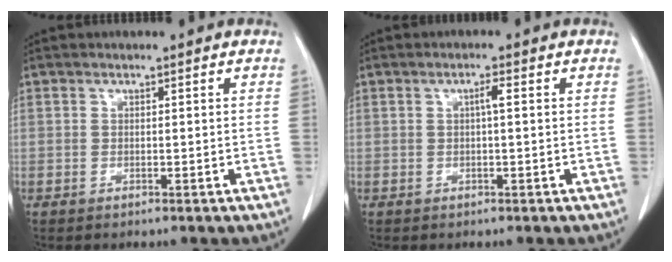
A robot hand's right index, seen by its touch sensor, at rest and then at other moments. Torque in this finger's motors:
{"motor_torque": [0.15, -0.06, 0.04, 0.02]}